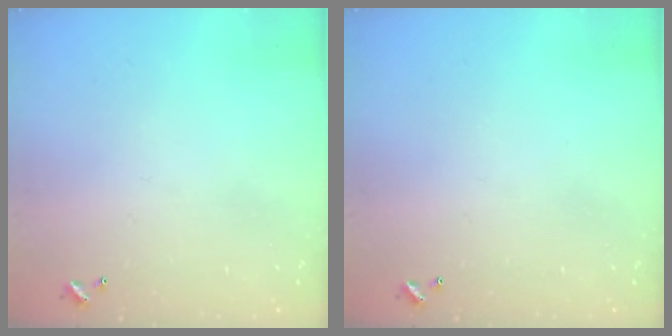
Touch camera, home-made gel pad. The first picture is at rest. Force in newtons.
{"total": 0.0}